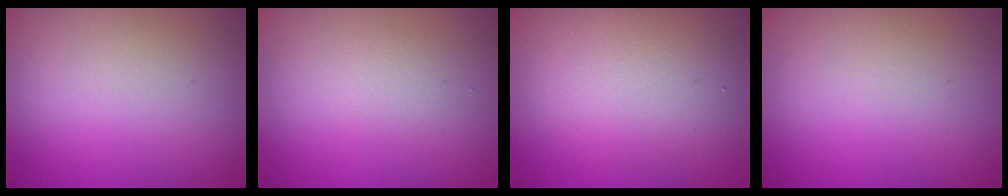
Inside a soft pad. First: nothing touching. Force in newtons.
{"total": 0.9, "press": 0.9, "slide": 0.2}
{"total": 4.3, "press": 4.3, "slide": 0.2}
{"total": 0.0}